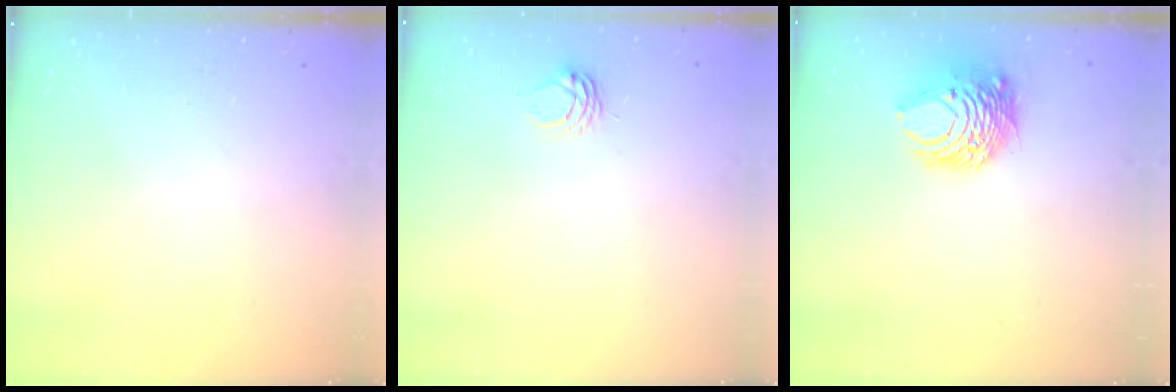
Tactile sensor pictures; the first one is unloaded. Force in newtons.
{"total": 4.5, "press": 4.5, "slide": 0.5}
{"total": 8.4, "press": 8.4, "slide": 0.3}